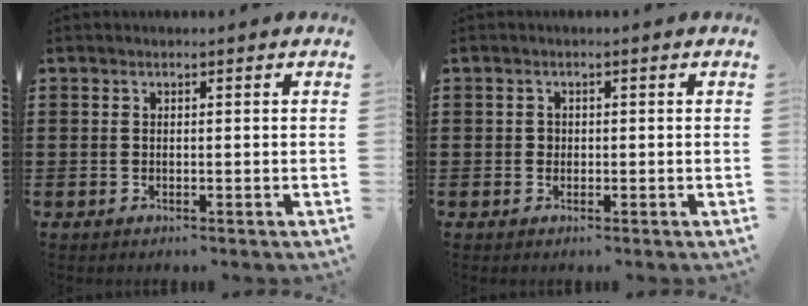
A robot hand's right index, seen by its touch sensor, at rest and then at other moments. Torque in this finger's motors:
{"motor_torque": [0.20, -0.17, 0.00, 0.00]}